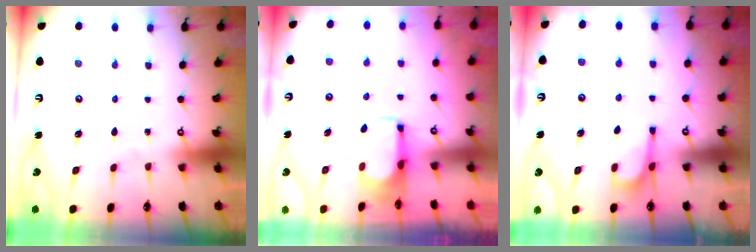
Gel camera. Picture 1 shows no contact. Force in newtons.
{"total": 3.5, "press": 3.5, "slide": 0.2}
{"total": 4.7, "press": 4.7, "slide": 0.5}